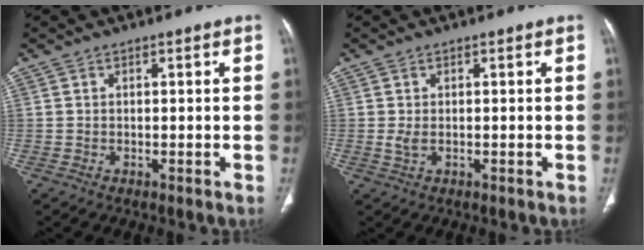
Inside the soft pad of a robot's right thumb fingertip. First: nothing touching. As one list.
[{"total": 1.5, "force": [-0.1, 0.7, 1.4], "torque": [-0.031, -0.003, 0.000]}]